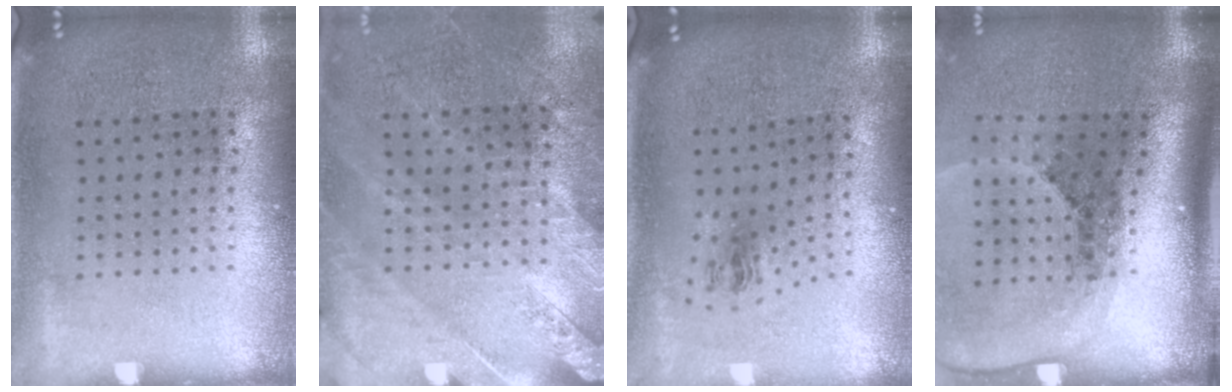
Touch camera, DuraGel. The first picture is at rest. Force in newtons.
{"total": 2.4, "press": 2.4, "slide": 0.6}
{"total": 1.0, "press": 0.4, "slide": 0.9}
{"total": 2.6, "press": 1.9, "slide": 1.8}